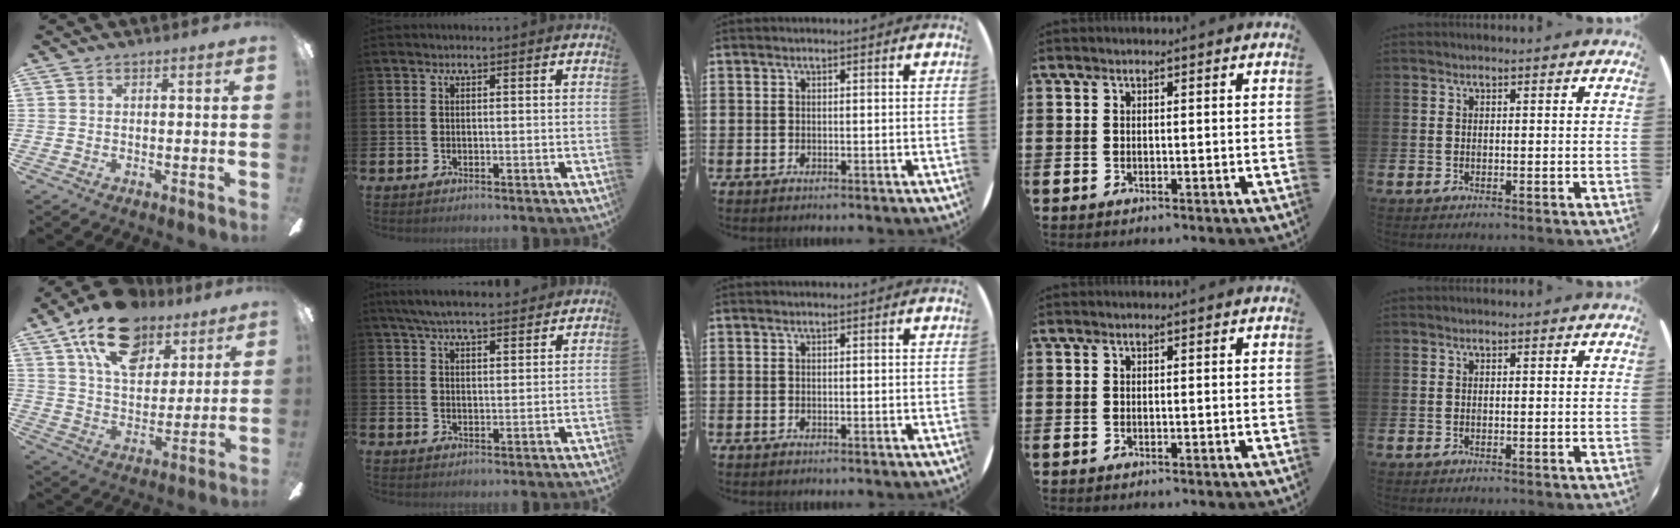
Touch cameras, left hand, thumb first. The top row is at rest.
{"thumb": {"total": 19.4, "force": [11.8, 11.0, 10.8], "torque": [-0.175, -0.047, 0.210]}, "index": {"total": 5.6, "force": [5.4, 0.7, 1.6], "torque": [-0.045, -0.019, 0.098]}}